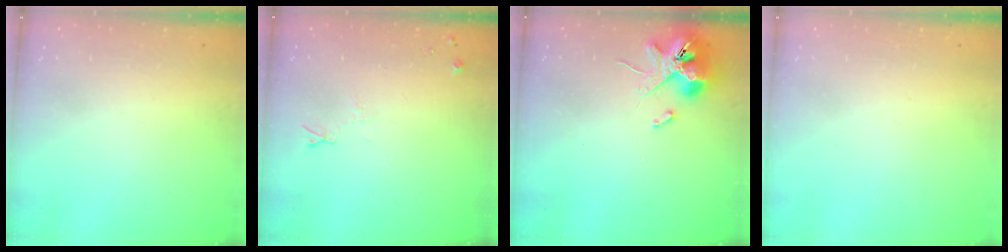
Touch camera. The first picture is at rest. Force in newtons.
{"total": 5.2, "press": 5.1, "slide": 0.8}
{"total": 10.9, "press": 10.7, "slide": 1.8}
{"total": 0.0}